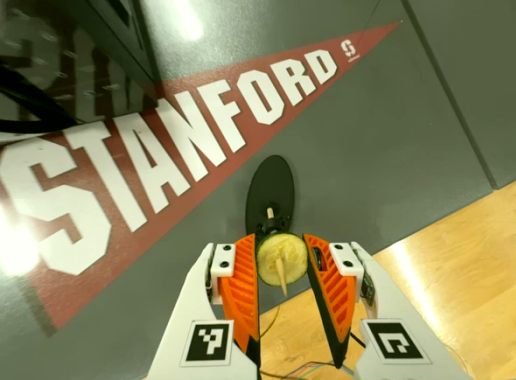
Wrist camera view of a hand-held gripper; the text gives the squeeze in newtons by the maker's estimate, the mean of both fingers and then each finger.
{"total": 4.5, "left": 4.0, "right": 4.9}